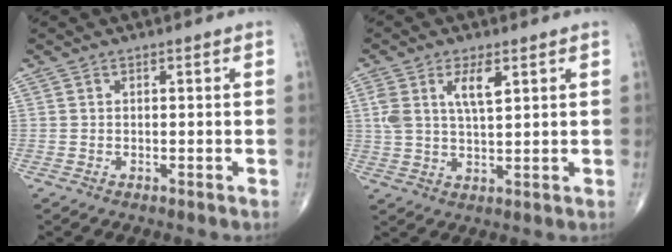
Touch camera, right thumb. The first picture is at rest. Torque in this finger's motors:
{"motor_torque": [0.08, 0.27, 0.66, 0.02, 0.18]}